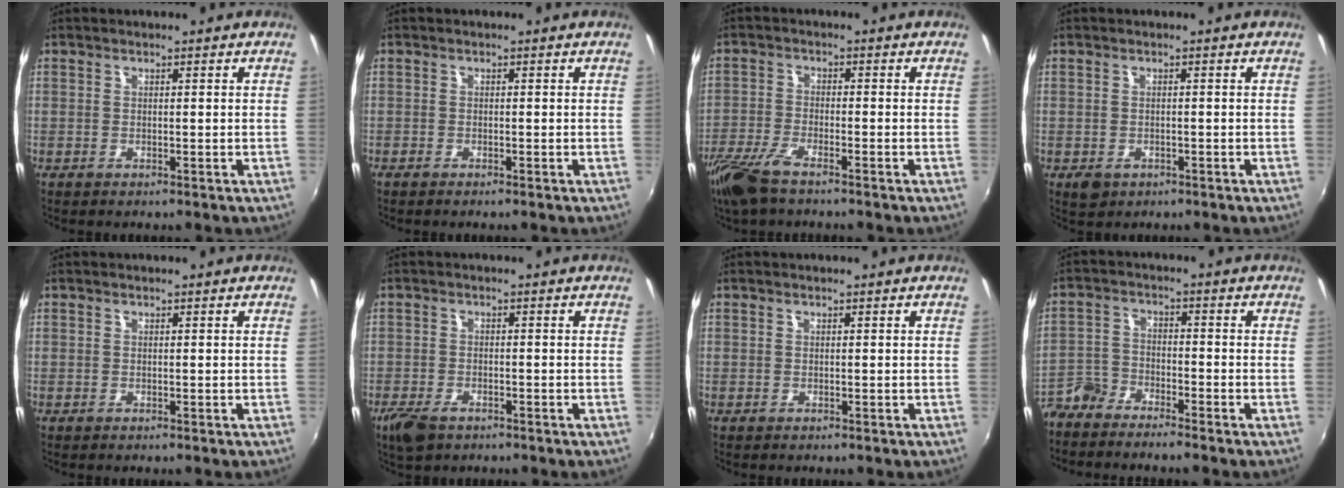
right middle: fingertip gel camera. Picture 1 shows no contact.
{"total": 0.8, "force": [-0.7, 0.0, 0.3], "torque": [-0.007, -0.003, -0.016]}
{"total": 8.0, "force": [-5.9, 1.9, 5.1], "torque": [-0.127, -0.022, -0.122]}
{"total": 2.8, "force": [-1.4, 2.1, 1.4], "torque": [-0.027, -0.006, -0.018]}
{"total": 0.0}
{"total": 6.2, "force": [-4.3, 2.3, 3.8], "torque": [-0.101, -0.020, -0.084]}
{"total": 0.0}
{"total": 5.1, "force": [-4.7, 1.3, 1.2], "torque": [-0.038, 0.003, -0.099]}